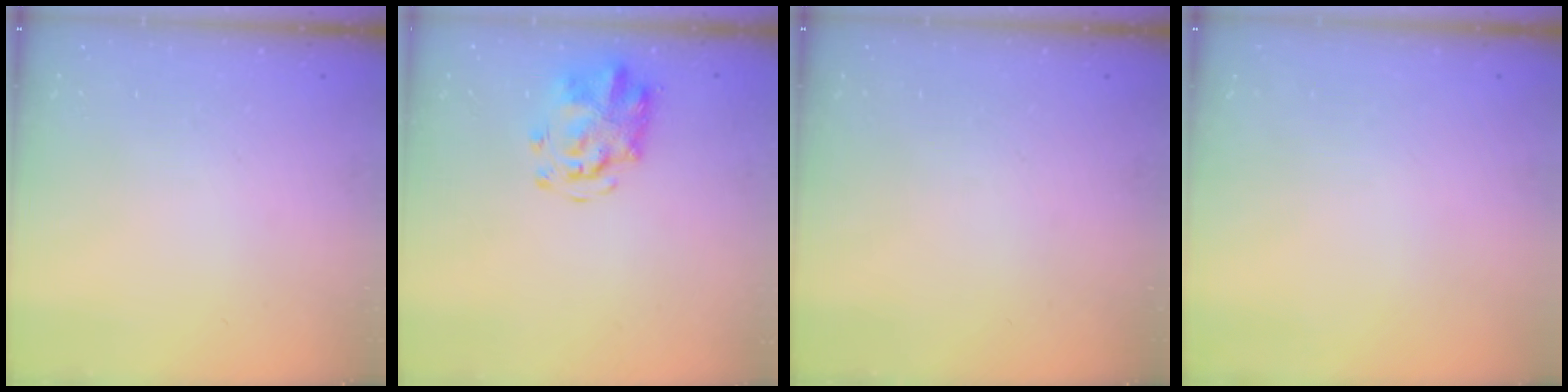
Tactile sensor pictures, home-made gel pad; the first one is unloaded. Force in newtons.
{"total": 3.8, "press": 3.7, "slide": 0.9}
{"total": 0.0}
{"total": 0.0}